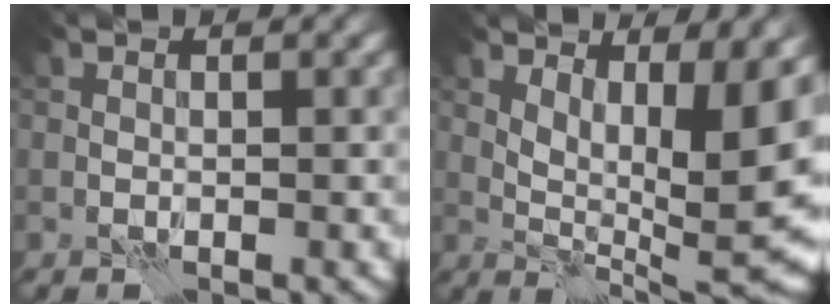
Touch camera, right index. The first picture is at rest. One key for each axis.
{"total": 11.7, "fx": 3.1, "fy": 4.7, "fz": 10.3, "tx": -0.136, "ty": -0.008, "tz": 0.056}